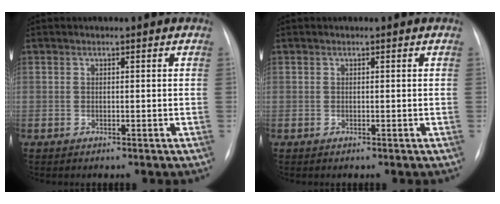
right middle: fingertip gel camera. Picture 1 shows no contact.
{"total": 0.0}